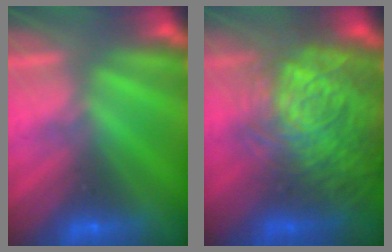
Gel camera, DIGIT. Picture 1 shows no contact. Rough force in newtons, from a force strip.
{"total": 9.5}